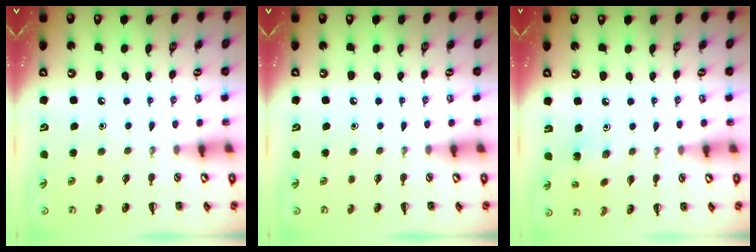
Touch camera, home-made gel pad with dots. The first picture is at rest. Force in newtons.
{"total": 0.0}
{"total": 2.1, "press": 2.0, "slide": 0.5}